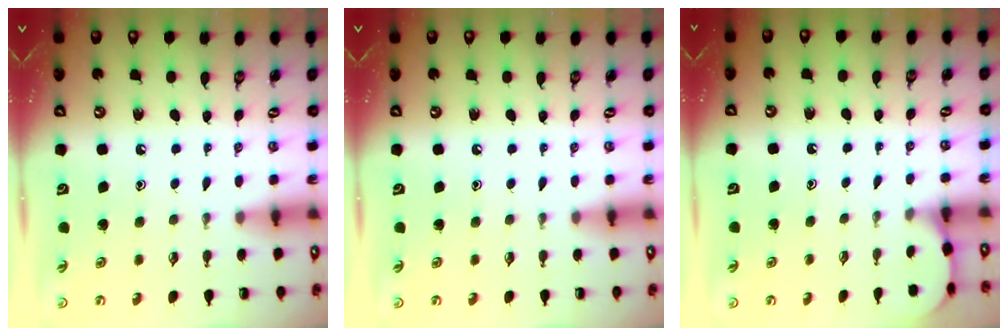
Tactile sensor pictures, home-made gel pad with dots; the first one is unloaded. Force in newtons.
{"total": 0.0}
{"total": 1.8, "press": 1.8, "slide": 0.2}